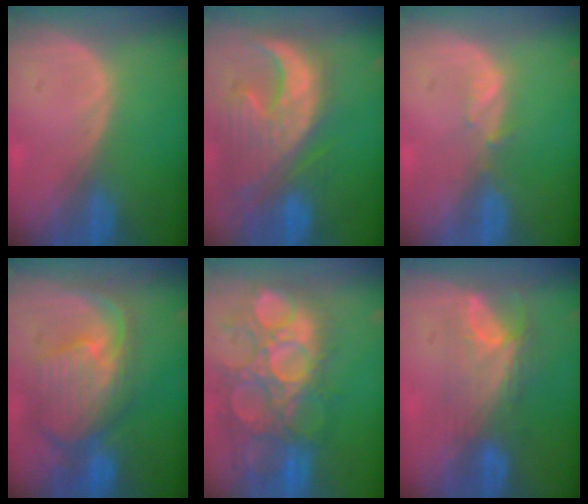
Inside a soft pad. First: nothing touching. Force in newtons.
{"total": 13.0, "press": 11.2, "slide": 6.6}
{"total": 1.5, "press": 1.4, "slide": 0.2}
{"total": 11.0, "press": 9.6, "slide": 5.3}
{"total": 13.3, "press": 12.2, "slide": 5.4}
{"total": 7.9, "press": 6.6, "slide": 4.4}